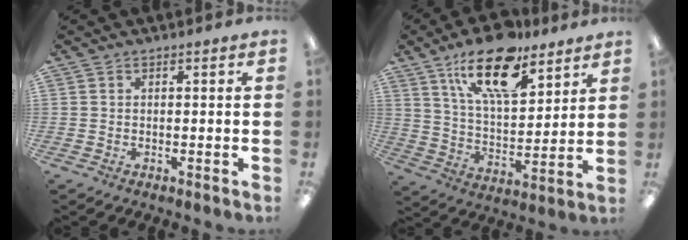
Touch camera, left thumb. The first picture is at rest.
{"total": 18.4, "force": [11.8, 7.7, 11.7], "torque": [-0.192, -0.056, 0.201]}